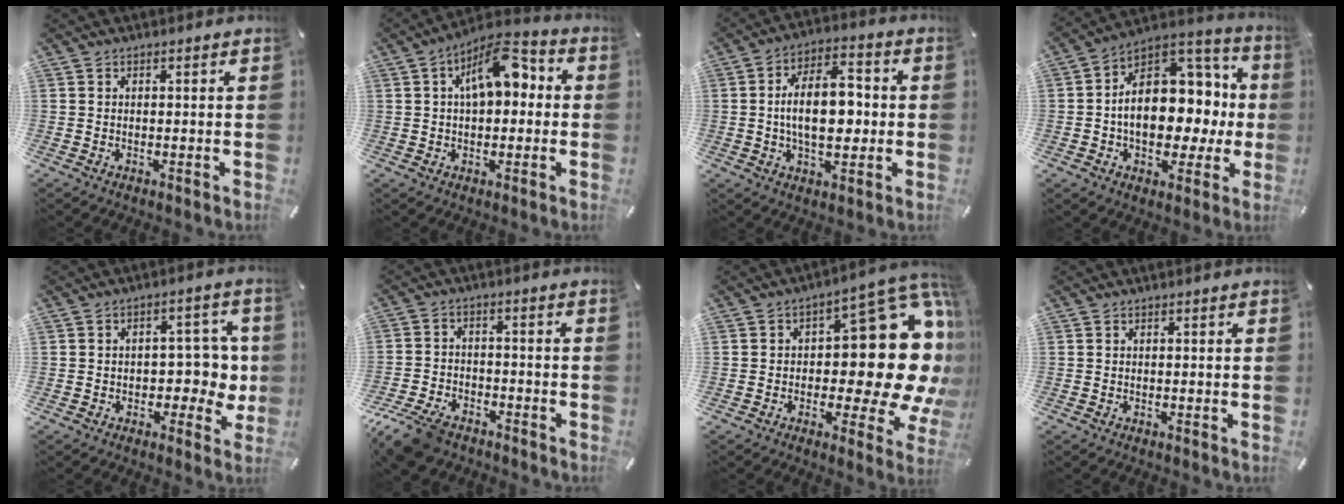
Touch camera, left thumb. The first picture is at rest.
{"total": 11.0, "force": [2.7, 6.2, 8.7], "torque": [-0.124, 0.000, 0.047]}
{"total": 13.5, "force": [-0.6, 8.0, 10.9], "torque": [-0.186, 0.005, -0.014]}
{"total": 17.0, "force": [-0.5, 12.4, 11.6], "torque": [-0.156, -0.009, -0.001]}
{"total": 8.1, "force": [-0.6, 6.0, 5.3], "torque": [-0.060, 0.008, -0.011]}
{"total": 9.1, "force": [-6.7, 4.8, 3.9], "torque": [-0.074, 0.035, -0.125]}
{"total": 25.1, "force": [2.9, 13.5, 21.0], "torque": [-0.258, -0.040, 0.059]}
{"total": 0.0}